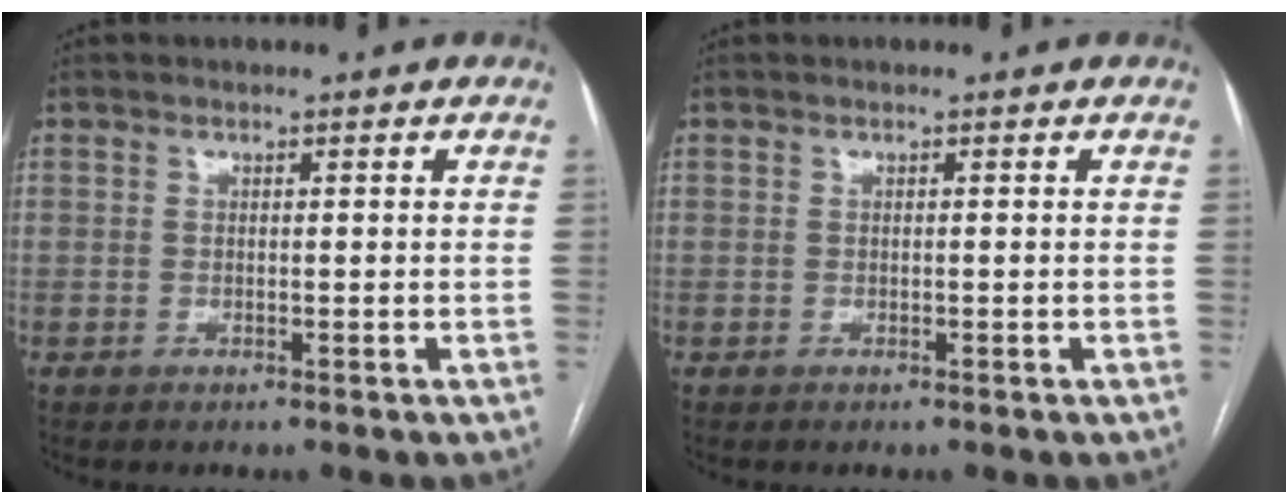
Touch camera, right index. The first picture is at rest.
{"total": 0.0}